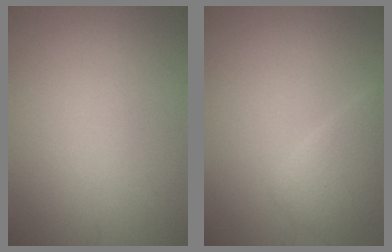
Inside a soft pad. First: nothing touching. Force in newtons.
{"total": 2.9, "press": 2.9, "slide": 0.1}